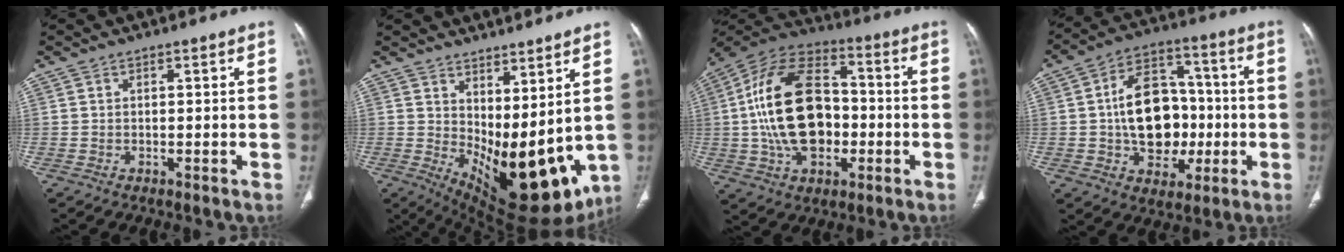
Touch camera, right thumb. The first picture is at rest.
{"total": 19.3, "force": [2.5, 8.6, 17.1], "torque": [-0.241, -0.052, 0.068]}
{"total": 22.0, "force": [-1.5, 13.9, 17.0], "torque": [-0.295, 0.027, -0.024]}
{"total": 17.0, "force": [-1.3, 12.1, 11.8], "torque": [-0.146, 0.033, -0.013]}